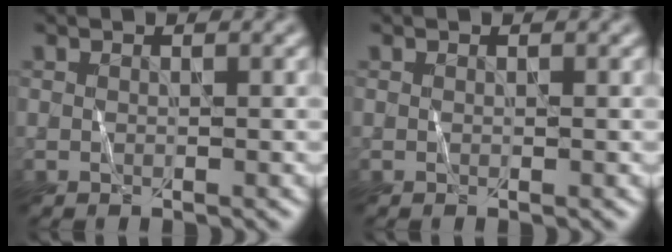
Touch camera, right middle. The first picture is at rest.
{"total": 0.0}